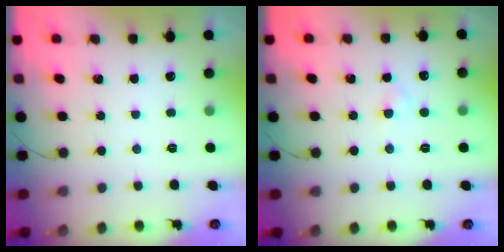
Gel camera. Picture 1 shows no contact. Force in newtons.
{"total": 1.8, "press": 1.6, "slide": 0.9}